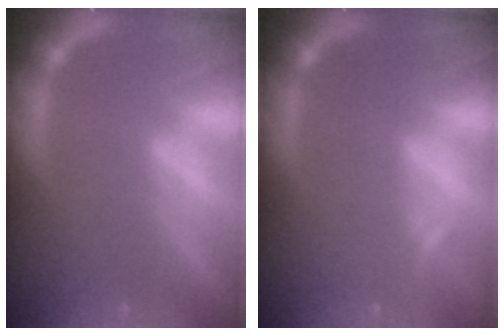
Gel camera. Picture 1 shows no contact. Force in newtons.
{"total": 0.9}